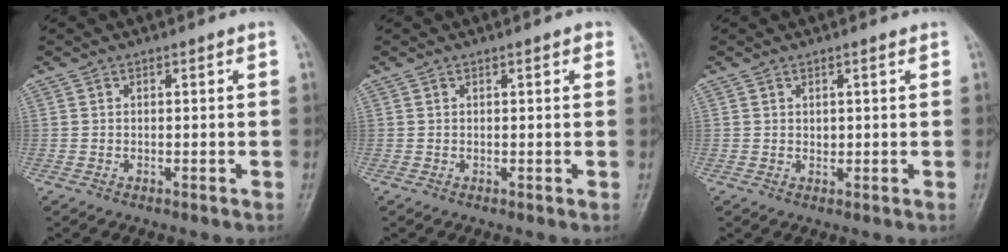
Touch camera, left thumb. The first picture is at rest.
{"total": 1.2, "force": [0.7, 0.4, 0.9], "torque": [-0.009, 0.000, 0.006]}
{"total": 1.0, "force": [0.5, 0.6, 0.6], "torque": [-0.002, -0.004, 0.012]}